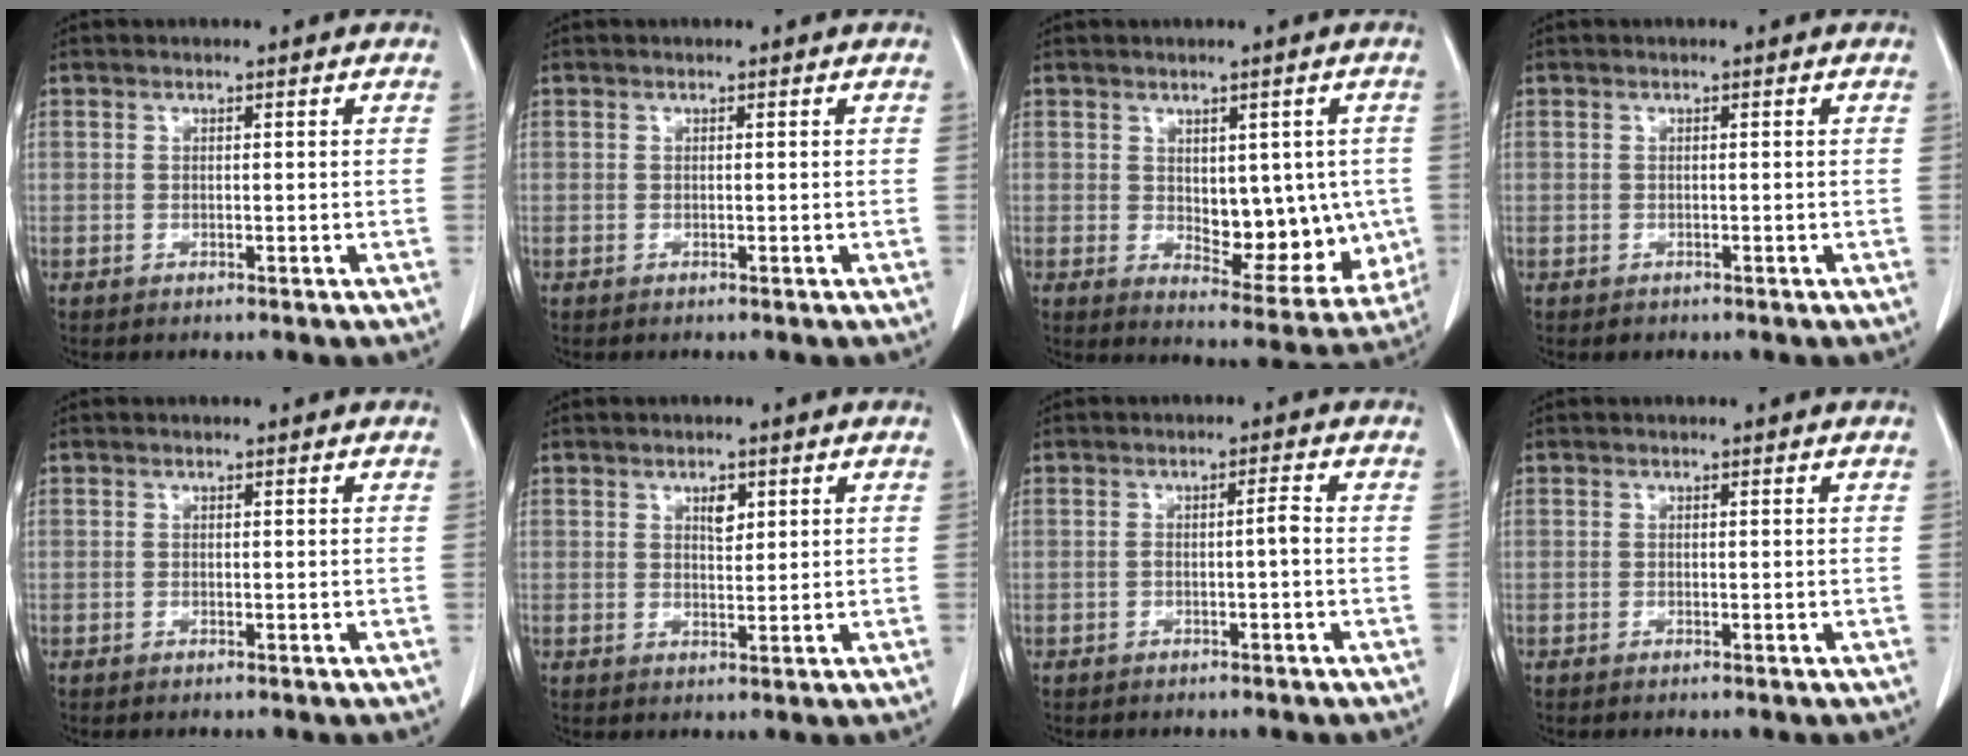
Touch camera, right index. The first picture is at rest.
{"total": 0.0}
{"total": 11.1, "force": [-0.1, 5.7, 9.5], "torque": [-0.110, -0.004, 0.019]}
{"total": 0.8, "force": [-0.5, 0.6, 0.0], "torque": [-0.006, 0.003, -0.004]}
{"total": 0.0}
{"total": 2.4, "force": [1.1, 1.1, 1.8], "torque": [-0.028, -0.002, 0.021]}
{"total": 1.8, "force": [-0.5, 0.1, 1.7], "torque": [-0.027, 0.003, -0.010]}
{"total": 0.0}